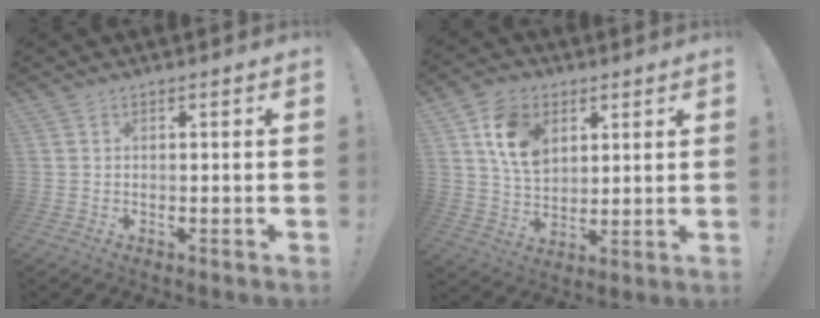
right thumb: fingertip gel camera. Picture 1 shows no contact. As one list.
[{"total": 12.6, "force": [5.7, 8.9, 6.8], "torque": [-0.114, -0.011, 0.112]}]